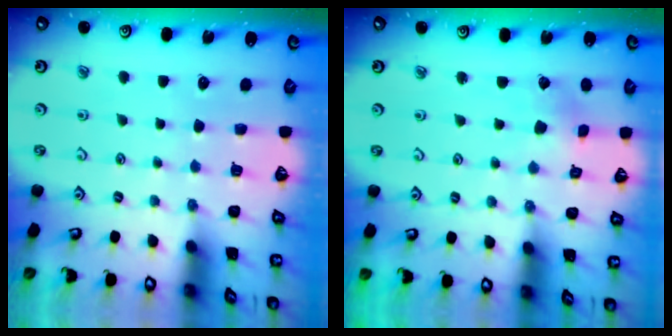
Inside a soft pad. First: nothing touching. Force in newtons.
{"total": 1.6, "press": 1.6, "slide": 0.2}